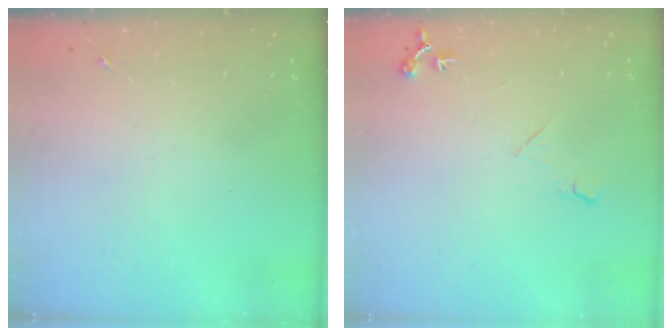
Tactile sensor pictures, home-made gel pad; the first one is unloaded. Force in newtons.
{"total": 7.0, "press": 7.0, "slide": 0.8}